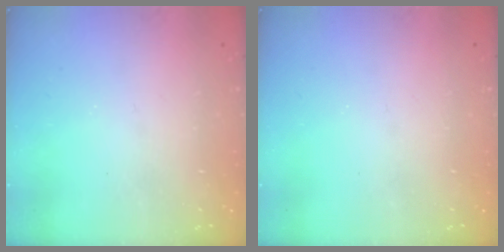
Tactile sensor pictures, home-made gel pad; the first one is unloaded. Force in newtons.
{"total": 0.0}